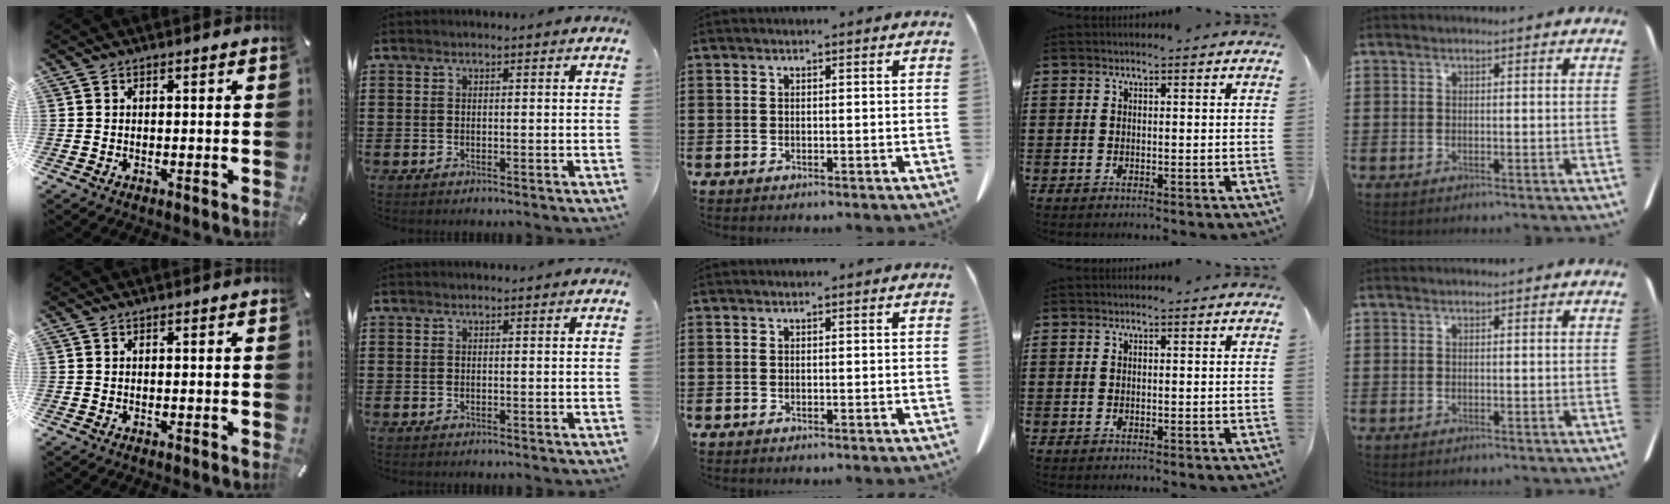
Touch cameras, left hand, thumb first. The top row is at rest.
{}